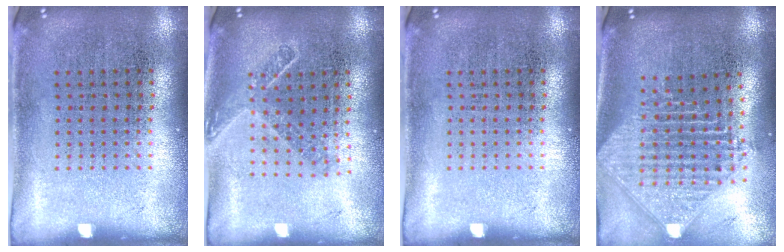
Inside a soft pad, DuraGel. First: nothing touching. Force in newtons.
{"total": 1.6, "press": 1.2, "slide": 1.0}
{"total": 0.0}
{"total": 2.3, "press": 1.8, "slide": 1.5}